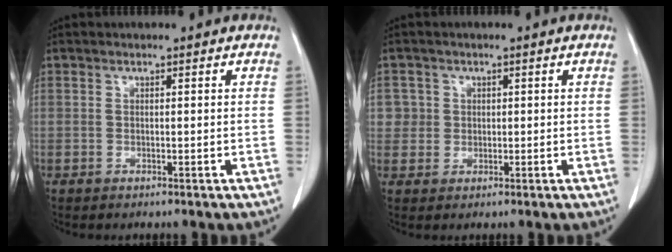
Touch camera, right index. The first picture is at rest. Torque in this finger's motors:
{"motor_torque": [0.22, 0.10, 0.01, 0.01]}